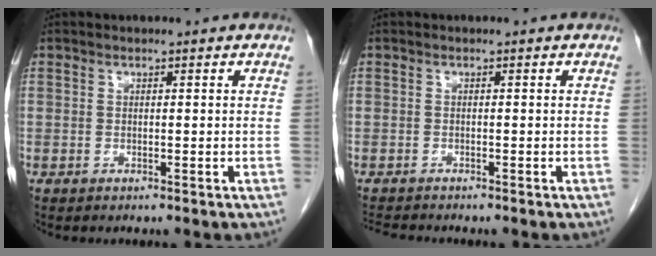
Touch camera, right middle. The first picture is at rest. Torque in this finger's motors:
{"motor_torque": [0.07, -0.02, 0.00, 0.00]}